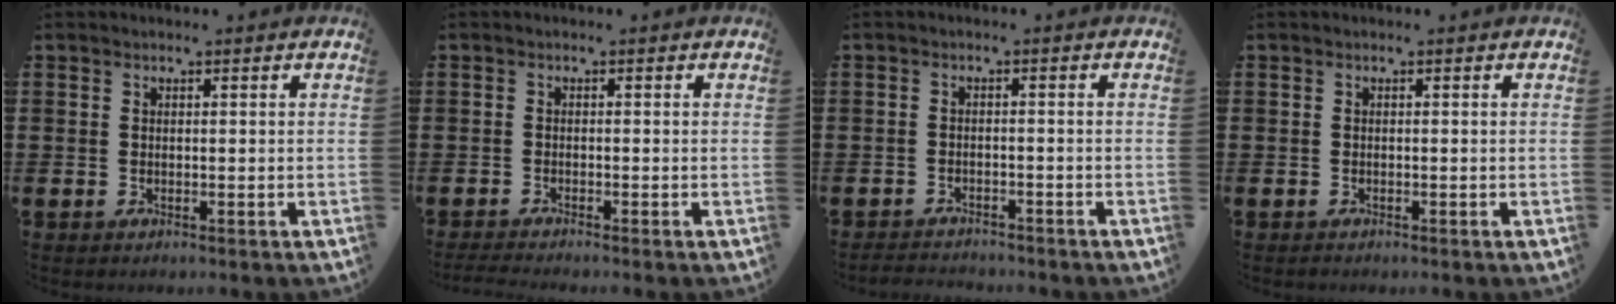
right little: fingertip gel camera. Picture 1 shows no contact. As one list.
[{"total": 1.0, "force": [-0.9, 0.0, 0.6], "torque": [-0.008, -0.001, -0.017]}, {"total": 1.8, "force": [-1.7, 0.1, -0.2], "torque": [-0.005, 0.002, -0.039]}, {"total": 0.0}]